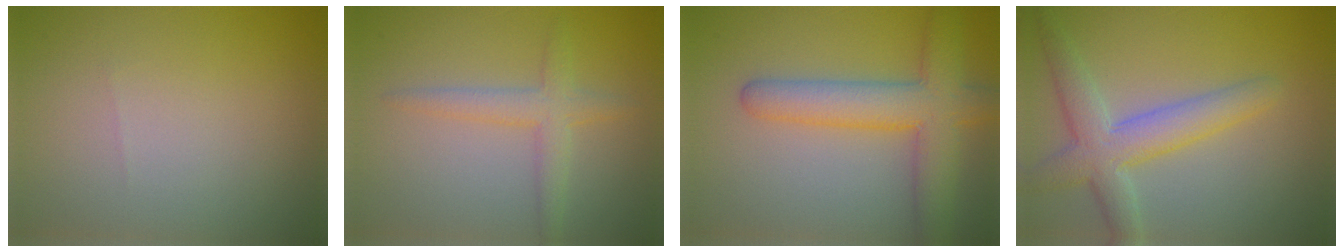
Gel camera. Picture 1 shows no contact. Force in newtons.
{"total": 2.7, "press": 2.7, "slide": 0.2}
{"total": 6.3, "press": 6.3, "slide": 0.4}
{"total": 4.9, "press": 4.9, "slide": 0.3}